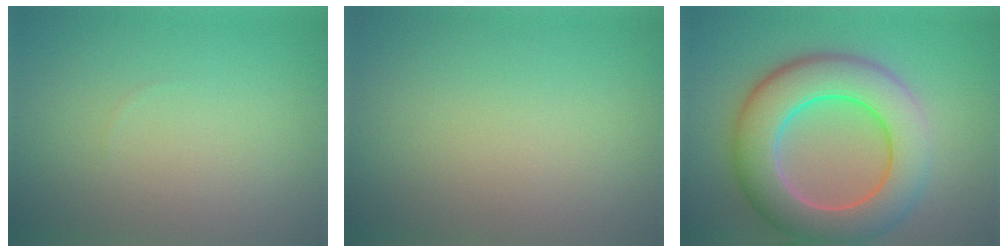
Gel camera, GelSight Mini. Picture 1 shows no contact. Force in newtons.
{"total": 0.0}
{"total": 10.0, "press": 10.0, "slide": 0.4}